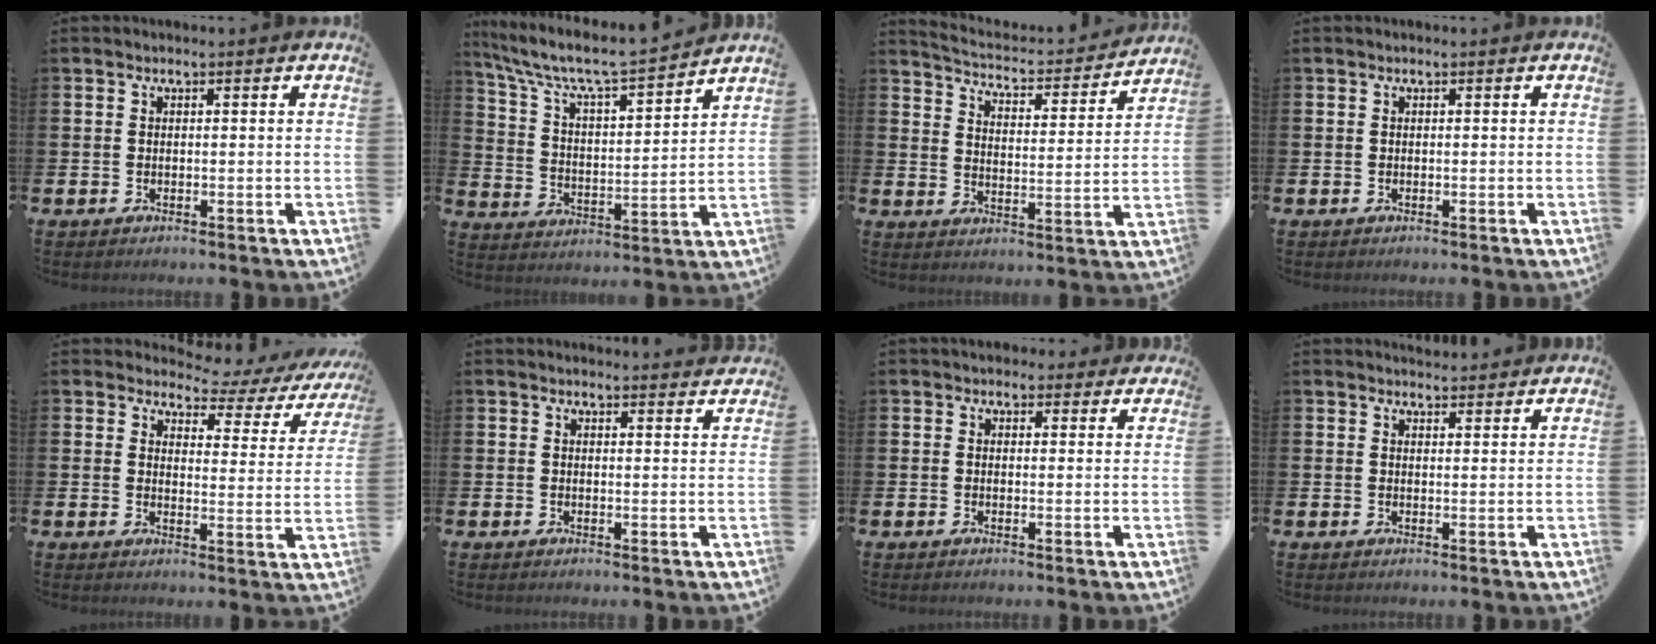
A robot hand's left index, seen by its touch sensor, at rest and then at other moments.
{"total": 7.6, "force": [7.0, 0.9, 2.9], "torque": [-0.091, -0.052, 0.114]}
{"total": 4.3, "force": [4.2, 0.6, 0.7], "torque": [-0.040, -0.040, 0.066]}
{"total": 0.0}
{"total": 3.8, "force": [3.2, 1.7, 1.1], "torque": [-0.029, -0.033, 0.044]}
{"total": 1.6, "force": [1.6, 0.1, -0.1], "torque": [0.009, -0.011, 0.027]}
{"total": 2.1, "force": [1.7, 1.2, 0.0], "torque": [0.010, -0.003, 0.027]}
{"total": 2.6, "force": [2.6, 0.4, -0.1], "torque": [0.007, -0.016, 0.045]}